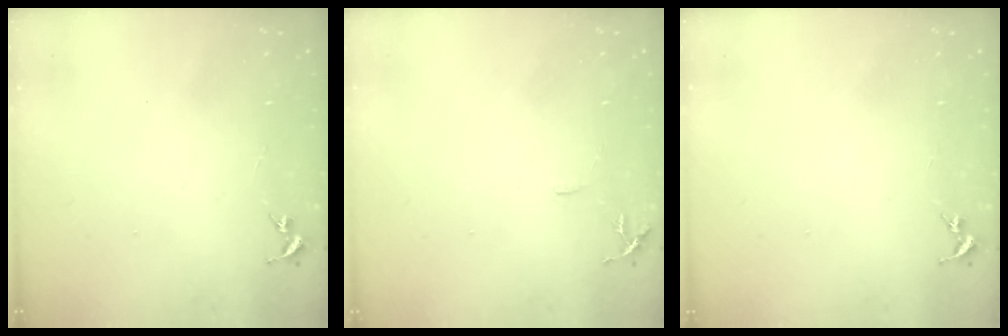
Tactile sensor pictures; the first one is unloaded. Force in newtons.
{"total": 6.0, "press": 5.9, "slide": 0.7}
{"total": 0.0}